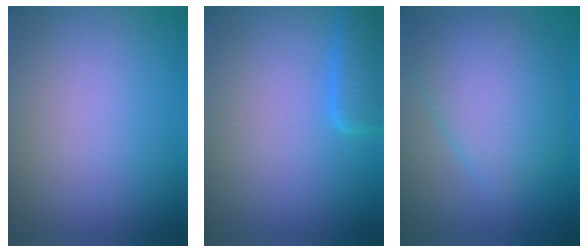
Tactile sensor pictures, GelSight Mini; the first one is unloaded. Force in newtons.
{"total": 2.9, "press": 2.9, "slide": 0.2}
{"total": 5.9, "press": 5.9, "slide": 0.1}